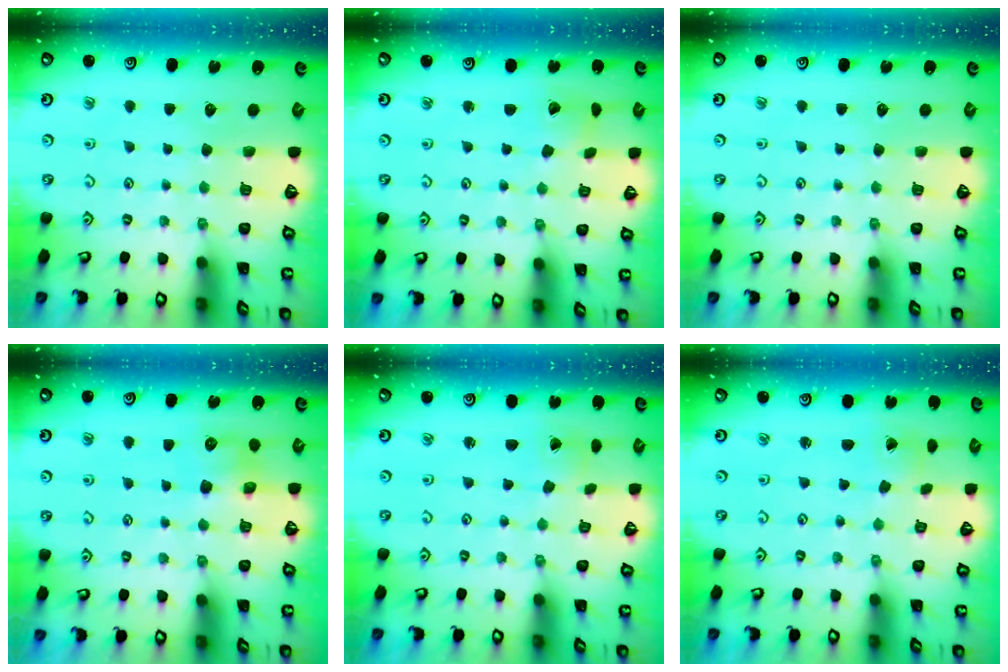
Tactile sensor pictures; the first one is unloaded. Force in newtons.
{"total": 4.1, "press": 4.1, "slide": 0.5}
{"total": 0.0}
{"total": 6.5, "press": 6.5, "slide": 0.5}
{"total": 1.0, "press": 1.0, "slide": 0.0}
{"total": 1.0, "press": 1.0, "slide": 0.0}